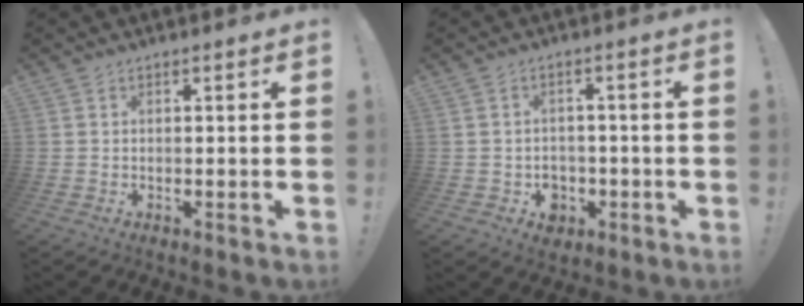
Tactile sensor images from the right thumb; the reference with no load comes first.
{"total": 5.0, "force": [-1.5, 4.5, 1.7], "torque": [-0.021, 0.008, -0.023]}